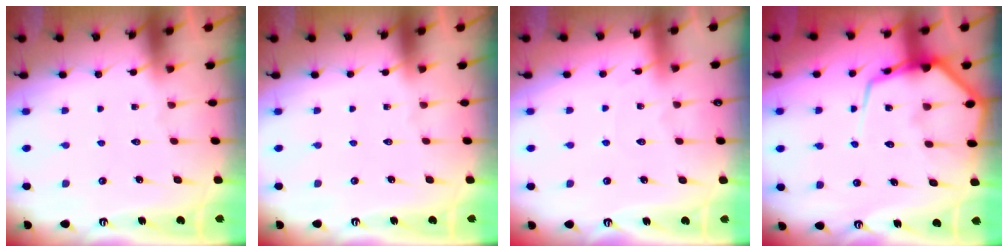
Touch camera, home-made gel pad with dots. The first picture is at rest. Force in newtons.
{"total": 0.0}
{"total": 3.0, "press": 2.9, "slide": 0.4}
{"total": 12.7, "press": 12.7, "slide": 1.3}